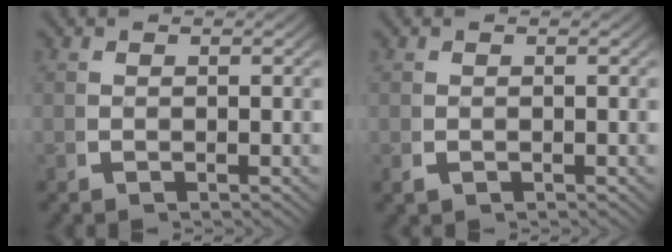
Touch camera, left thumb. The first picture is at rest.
{"total": 0.7, "force": [-0.2, 0.6, 0.4], "torque": [-0.010, -0.007, 0.001]}